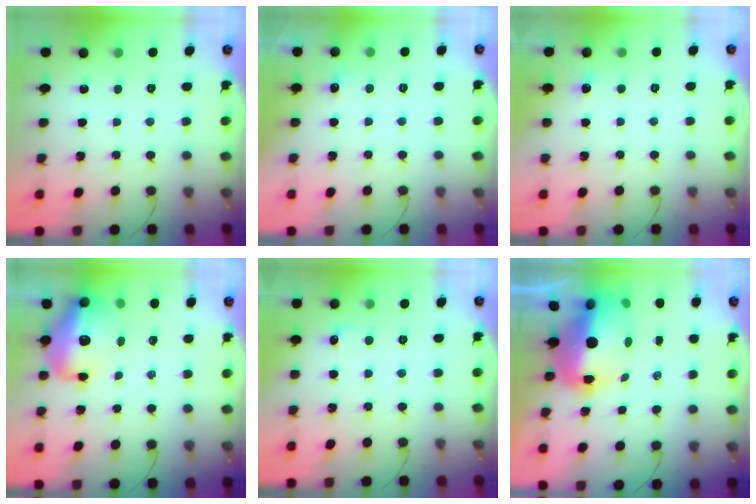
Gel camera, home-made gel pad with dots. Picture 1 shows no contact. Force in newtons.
{"total": 11.2, "press": 3.5, "slide": 10.6}
{"total": 2.9, "press": 2.7, "slide": 1.0}
{"total": 15.6, "press": 15.2, "slide": 3.8}
{"total": 3.8, "press": 3.6, "slide": 1.1}
{"total": 14.3, "press": 13.9, "slide": 3.3}